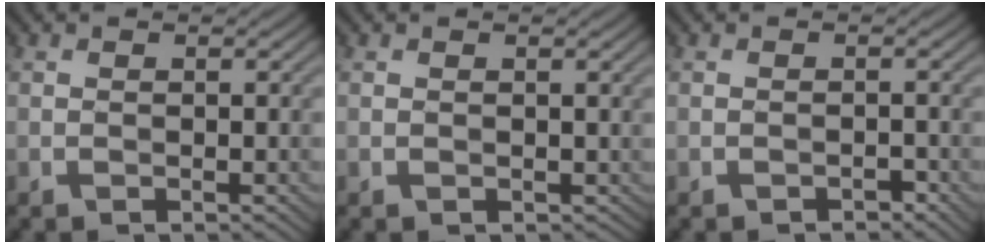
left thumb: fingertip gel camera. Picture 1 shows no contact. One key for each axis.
{"total": 0.7, "fx": 0.3, "fy": 0.6, "fz": 0.3, "tx": -0.008, "ty": -0.002, "tz": 0.007}
{"total": 0.9, "fx": -0.8, "fy": 0.4, "fz": 0.2, "tx": -0.001, "ty": -0.002, "tz": -0.016}